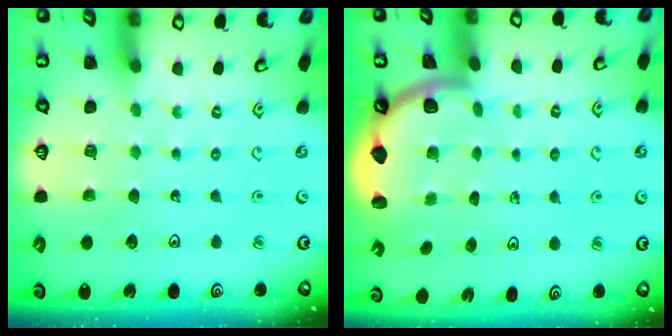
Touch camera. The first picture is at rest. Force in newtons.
{"total": 1.8, "press": 1.8, "slide": 0.1}